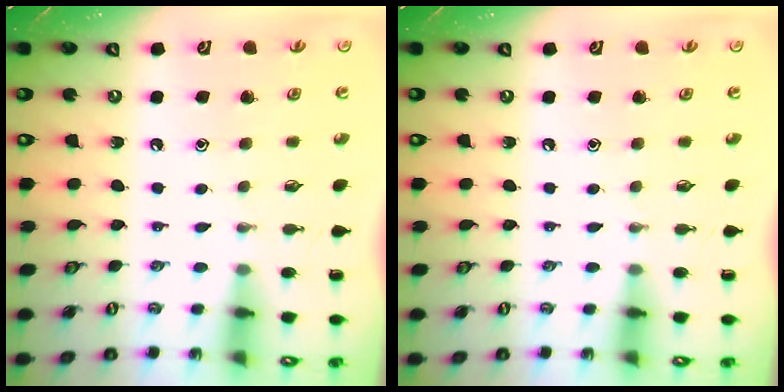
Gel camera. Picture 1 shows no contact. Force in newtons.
{"total": 0.0}